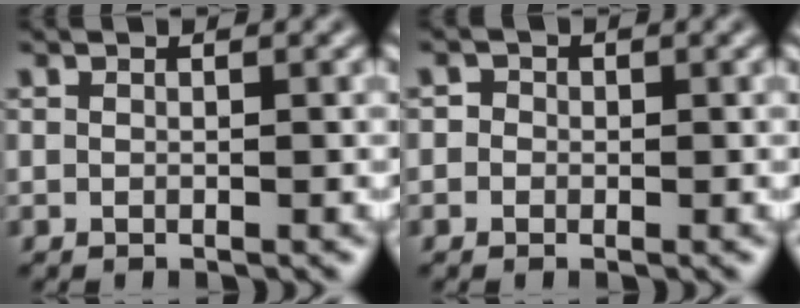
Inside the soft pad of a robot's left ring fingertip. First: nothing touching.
{"total": 1.2, "force": [0.1, 1.1, 0.3], "torque": [0.006, -0.003, -0.011]}